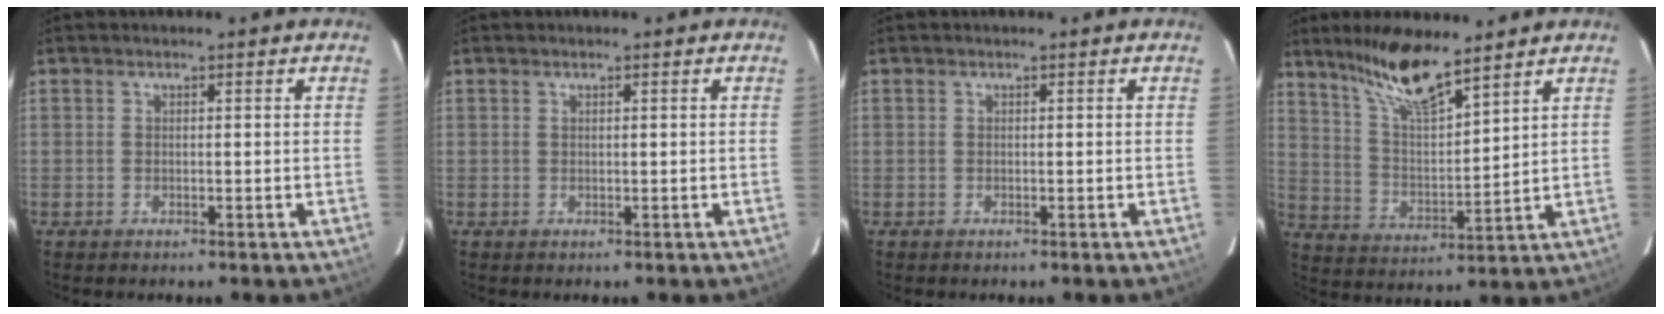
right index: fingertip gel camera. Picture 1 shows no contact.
{"total": 0.0}
{"total": 0.0}
{"total": 12.6, "force": [9.9, 2.1, 7.6], "torque": [-0.137, 0.001, 0.193]}